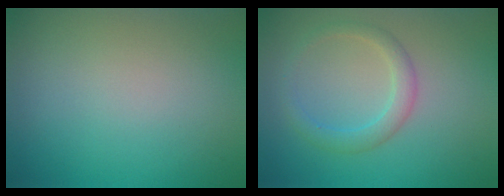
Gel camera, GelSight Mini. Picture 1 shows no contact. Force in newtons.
{"total": 2.2, "press": 2.2, "slide": 0.1}